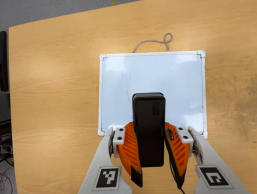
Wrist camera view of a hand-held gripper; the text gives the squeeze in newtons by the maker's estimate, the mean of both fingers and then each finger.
{"total": 7.9, "left": 6.8, "right": 9.1}